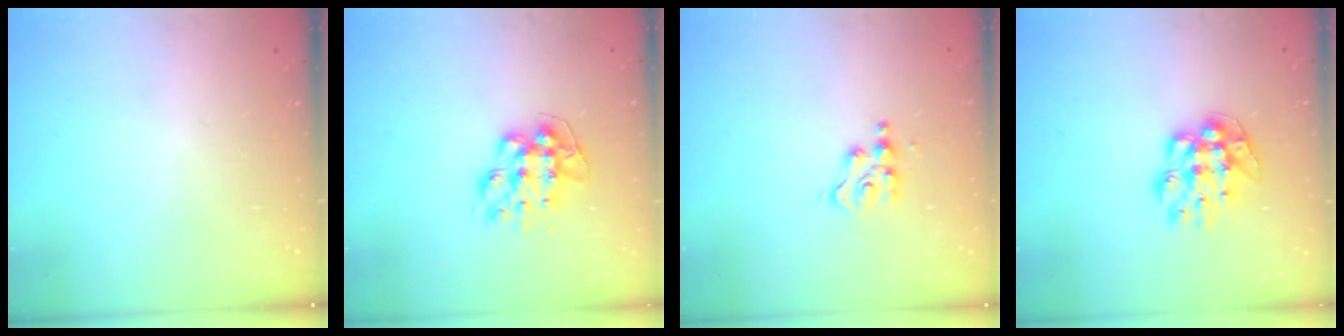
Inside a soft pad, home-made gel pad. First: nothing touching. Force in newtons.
{"total": 10.0, "press": 9.9, "slide": 0.7}
{"total": 4.2, "press": 4.1, "slide": 0.5}
{"total": 9.7, "press": 9.7, "slide": 0.4}